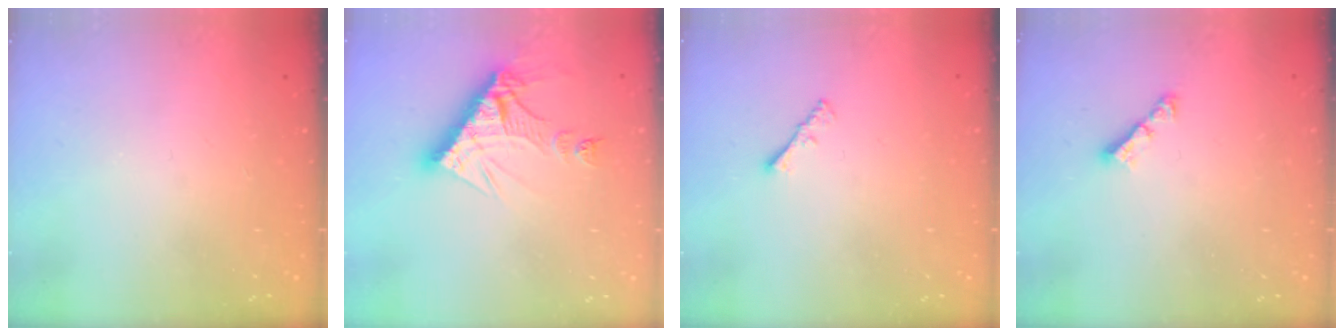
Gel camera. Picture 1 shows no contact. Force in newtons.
{"total": 12.1, "press": 12.1, "slide": 1.2}
{"total": 1.3, "press": 1.3, "slide": 0.4}
{"total": 3.8, "press": 3.8, "slide": 0.2}